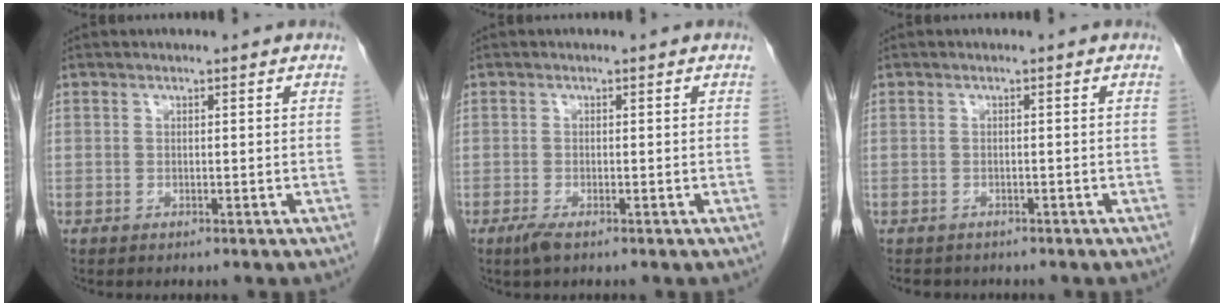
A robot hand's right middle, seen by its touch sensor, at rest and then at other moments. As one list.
[{"total": 1.9, "force": [-1.2, 0.4, 1.4], "torque": [-0.034, -0.006, -0.023]}, {"total": 3.2, "force": [-2.8, 1.5, 0.7], "torque": [-0.020, -0.003, -0.034]}]